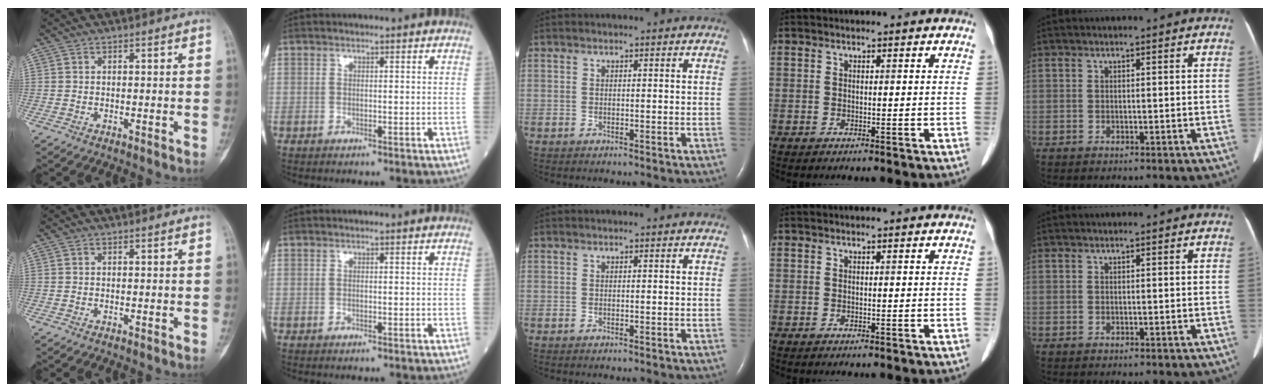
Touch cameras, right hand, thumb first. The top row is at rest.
{}